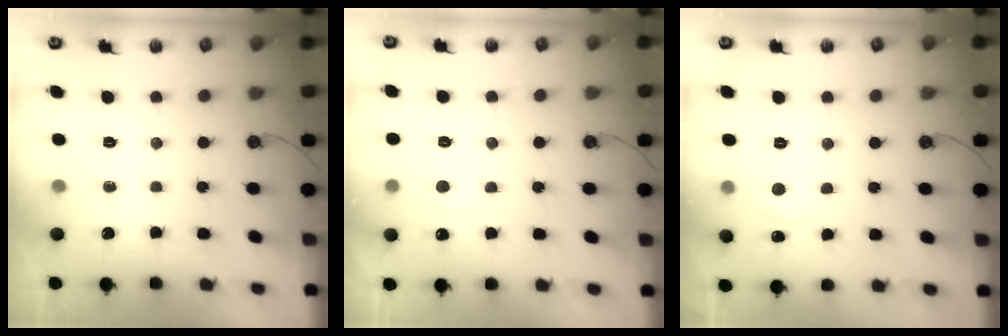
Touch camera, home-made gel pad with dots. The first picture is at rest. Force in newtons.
{"total": 1.3, "press": 1.2, "slide": 0.6}
{"total": 1.7, "press": 1.5, "slide": 0.7}